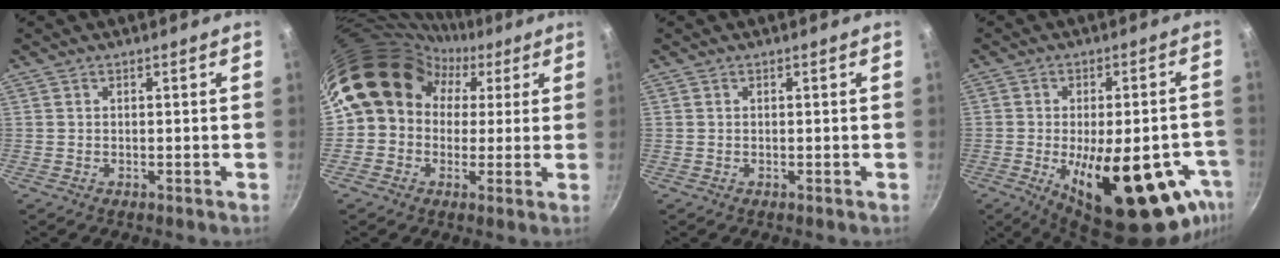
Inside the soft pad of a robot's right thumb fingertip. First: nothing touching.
{"total": 16.3, "force": [3.0, 14.1, 7.5], "torque": [-0.093, 0.053, 0.034]}
{"total": 0.0}
{"total": 25.0, "force": [-8.8, 10.7, 20.8], "torque": [-0.253, 0.005, -0.107]}